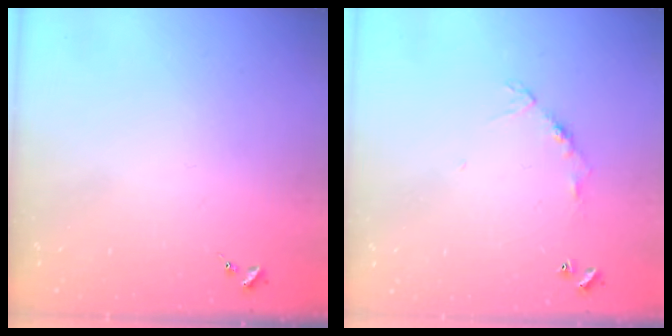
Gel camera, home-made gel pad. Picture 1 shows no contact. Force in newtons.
{"total": 6.1, "press": 6.1, "slide": 0.5}